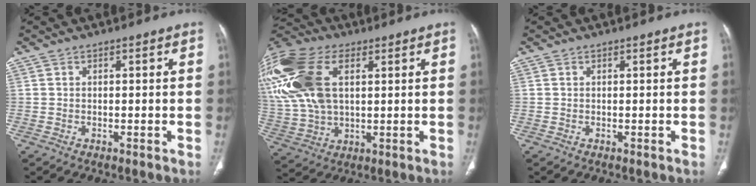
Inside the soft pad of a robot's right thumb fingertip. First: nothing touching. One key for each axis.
{"total": 25.6, "fx": 8.0, "fy": 15.2, "fz": 19.0, "tx": -0.469, "ty": 0.021, "tz": 0.155}
{"total": 0.0}